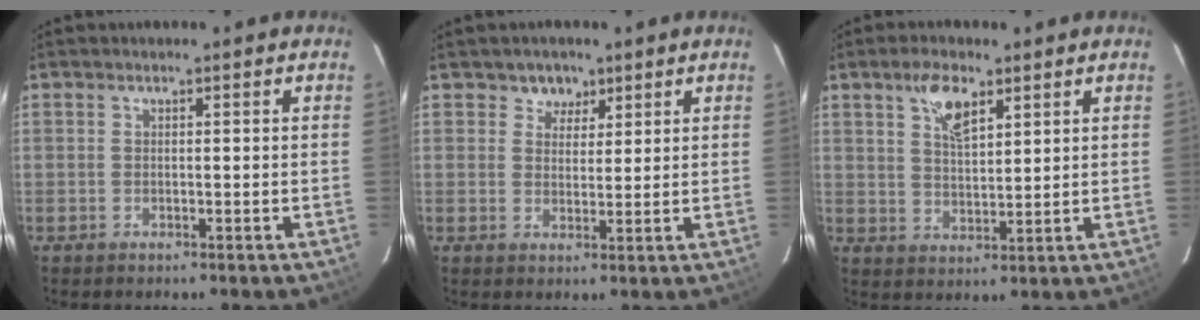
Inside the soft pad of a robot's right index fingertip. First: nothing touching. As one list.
[{"total": 3.5, "force": [2.1, 2.8, 0.3], "torque": [0.010, 0.004, 0.032]}, {"total": 6.4, "force": [3.7, 2.6, 4.5], "torque": [-0.082, 0.008, 0.069]}]